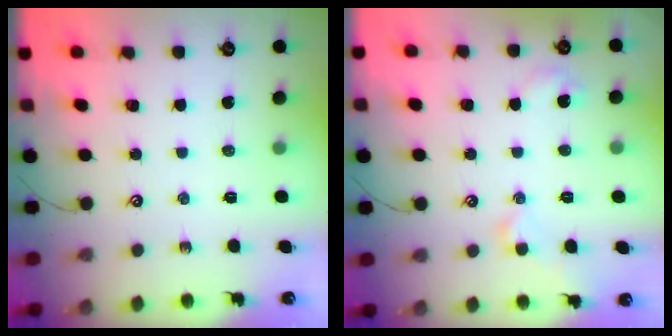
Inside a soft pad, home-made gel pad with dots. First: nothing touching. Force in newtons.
{"total": 1.6, "press": 1.5, "slide": 0.3}